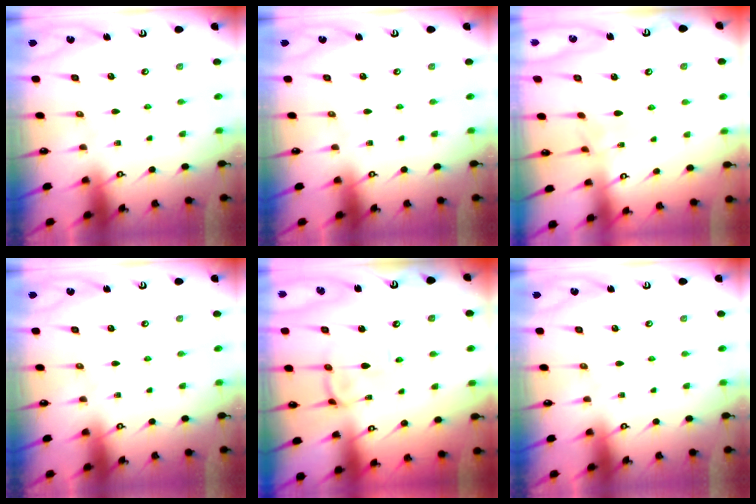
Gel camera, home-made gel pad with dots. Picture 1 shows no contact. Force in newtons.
{"total": 0.0}
{"total": 2.8, "press": 2.8, "slide": 0.4}
{"total": 0.0}
{"total": 2.8, "press": 2.7, "slide": 0.7}
{"total": 0.0}